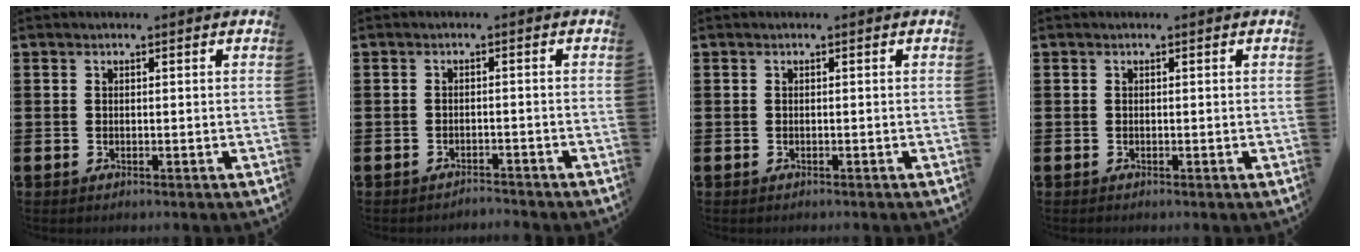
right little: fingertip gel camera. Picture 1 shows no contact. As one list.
[{"total": 1.5, "force": [-1.5, -0.1, -0.1], "torque": [-0.002, 0.004, -0.033]}, {"total": 0.0}, {"total": 0.0}]